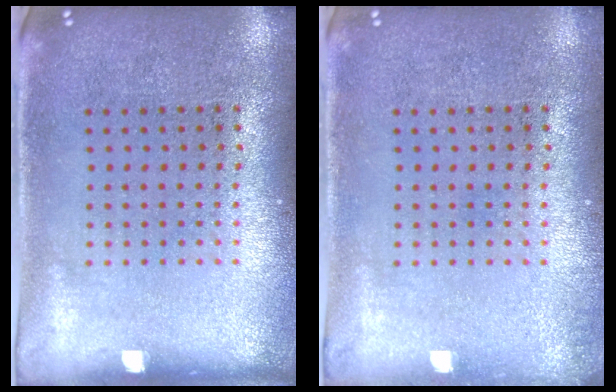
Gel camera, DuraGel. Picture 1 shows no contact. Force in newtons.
{"total": 0.6, "press": 0.6, "slide": 0.1}